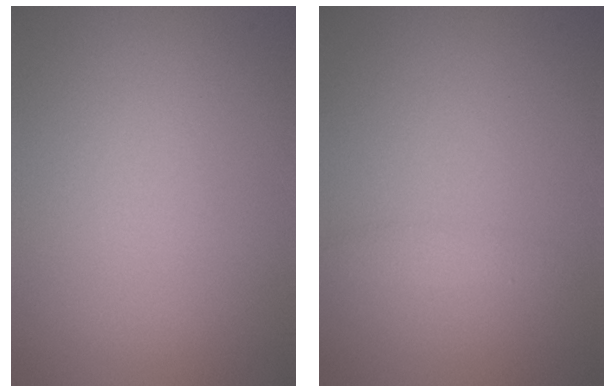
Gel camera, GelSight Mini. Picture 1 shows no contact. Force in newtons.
{"total": 1.0, "press": 1.0, "slide": 0.0}